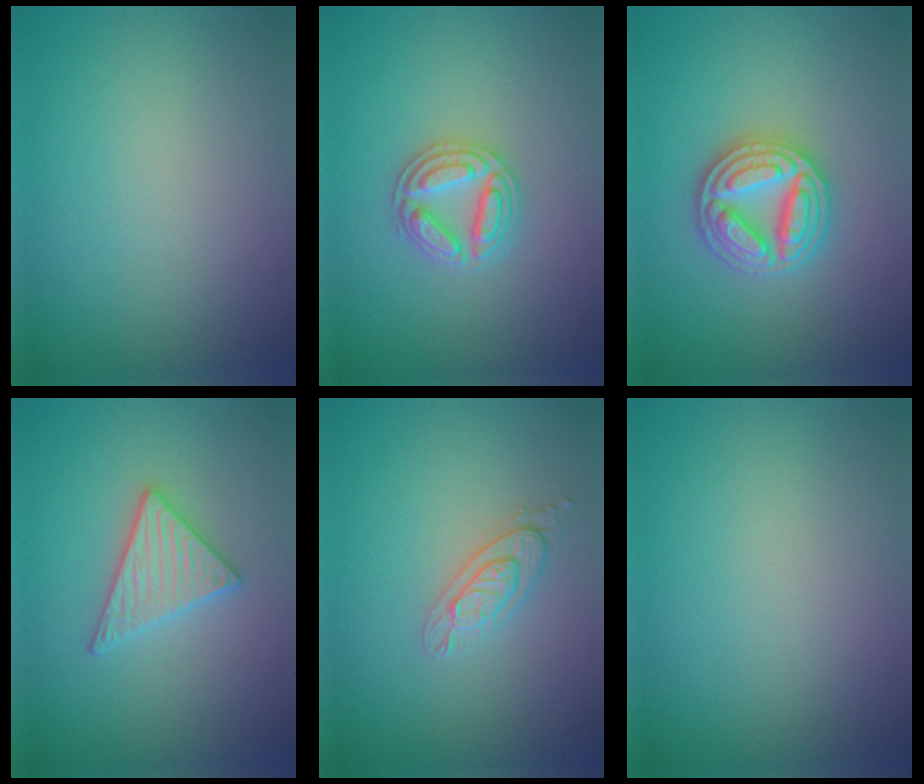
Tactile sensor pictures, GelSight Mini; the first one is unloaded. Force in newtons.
{"total": 3.1, "press": 3.0, "slide": 0.6}
{"total": 4.9, "press": 4.8, "slide": 0.8}
{"total": 2.9, "press": 2.8, "slide": 0.5}
{"total": 2.1, "press": 2.1, "slide": 0.4}
{"total": 0.0}